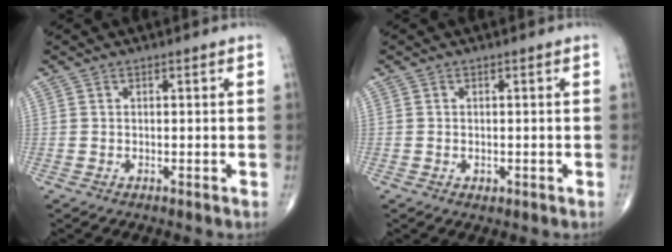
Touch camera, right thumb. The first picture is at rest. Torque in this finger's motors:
{"motor_torque": [0.05, 0.02, -0.01, 0.34, 0.04]}